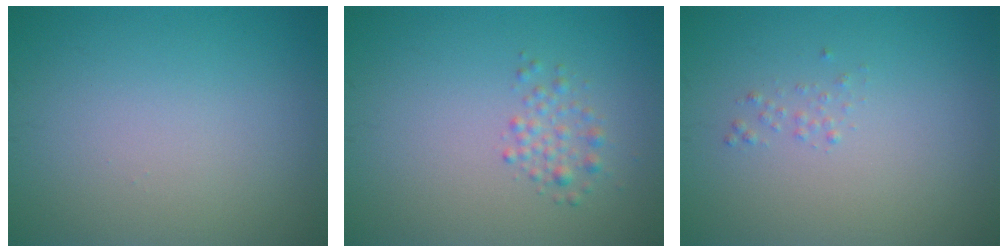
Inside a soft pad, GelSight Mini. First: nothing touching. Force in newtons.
{"total": 1.6, "press": 1.6, "slide": 0.1}
{"total": 0.6, "press": 0.6, "slide": 0.0}